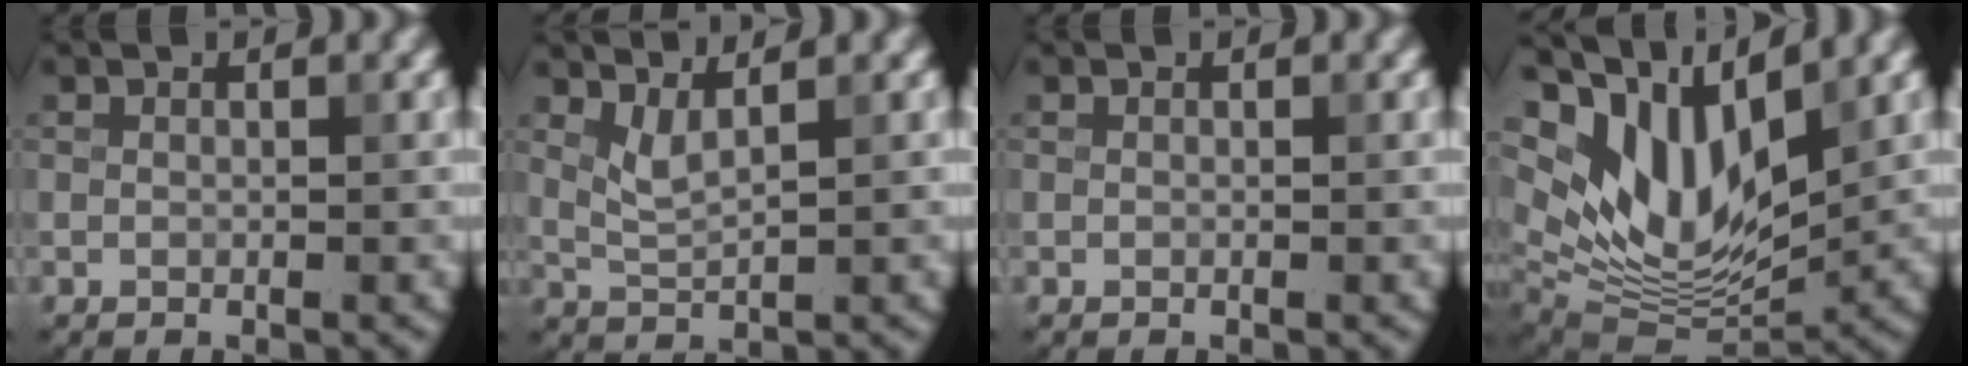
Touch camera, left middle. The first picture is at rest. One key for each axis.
{"total": 2.0, "fx": 1.3, "fy": 0.4, "fz": 1.5, "tx": -0.034, "ty": -0.008, "tz": 0.031}
{"total": 0.0}
{"total": 11.1, "fx": 5.5, "fy": 5.0, "fz": 8.2, "tx": -0.163, "ty": -0.006, "tz": 0.111}